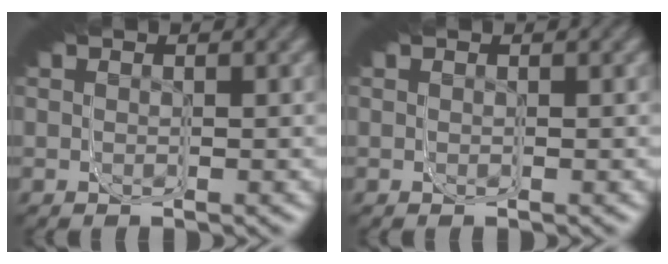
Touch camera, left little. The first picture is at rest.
{"total": 0.0}